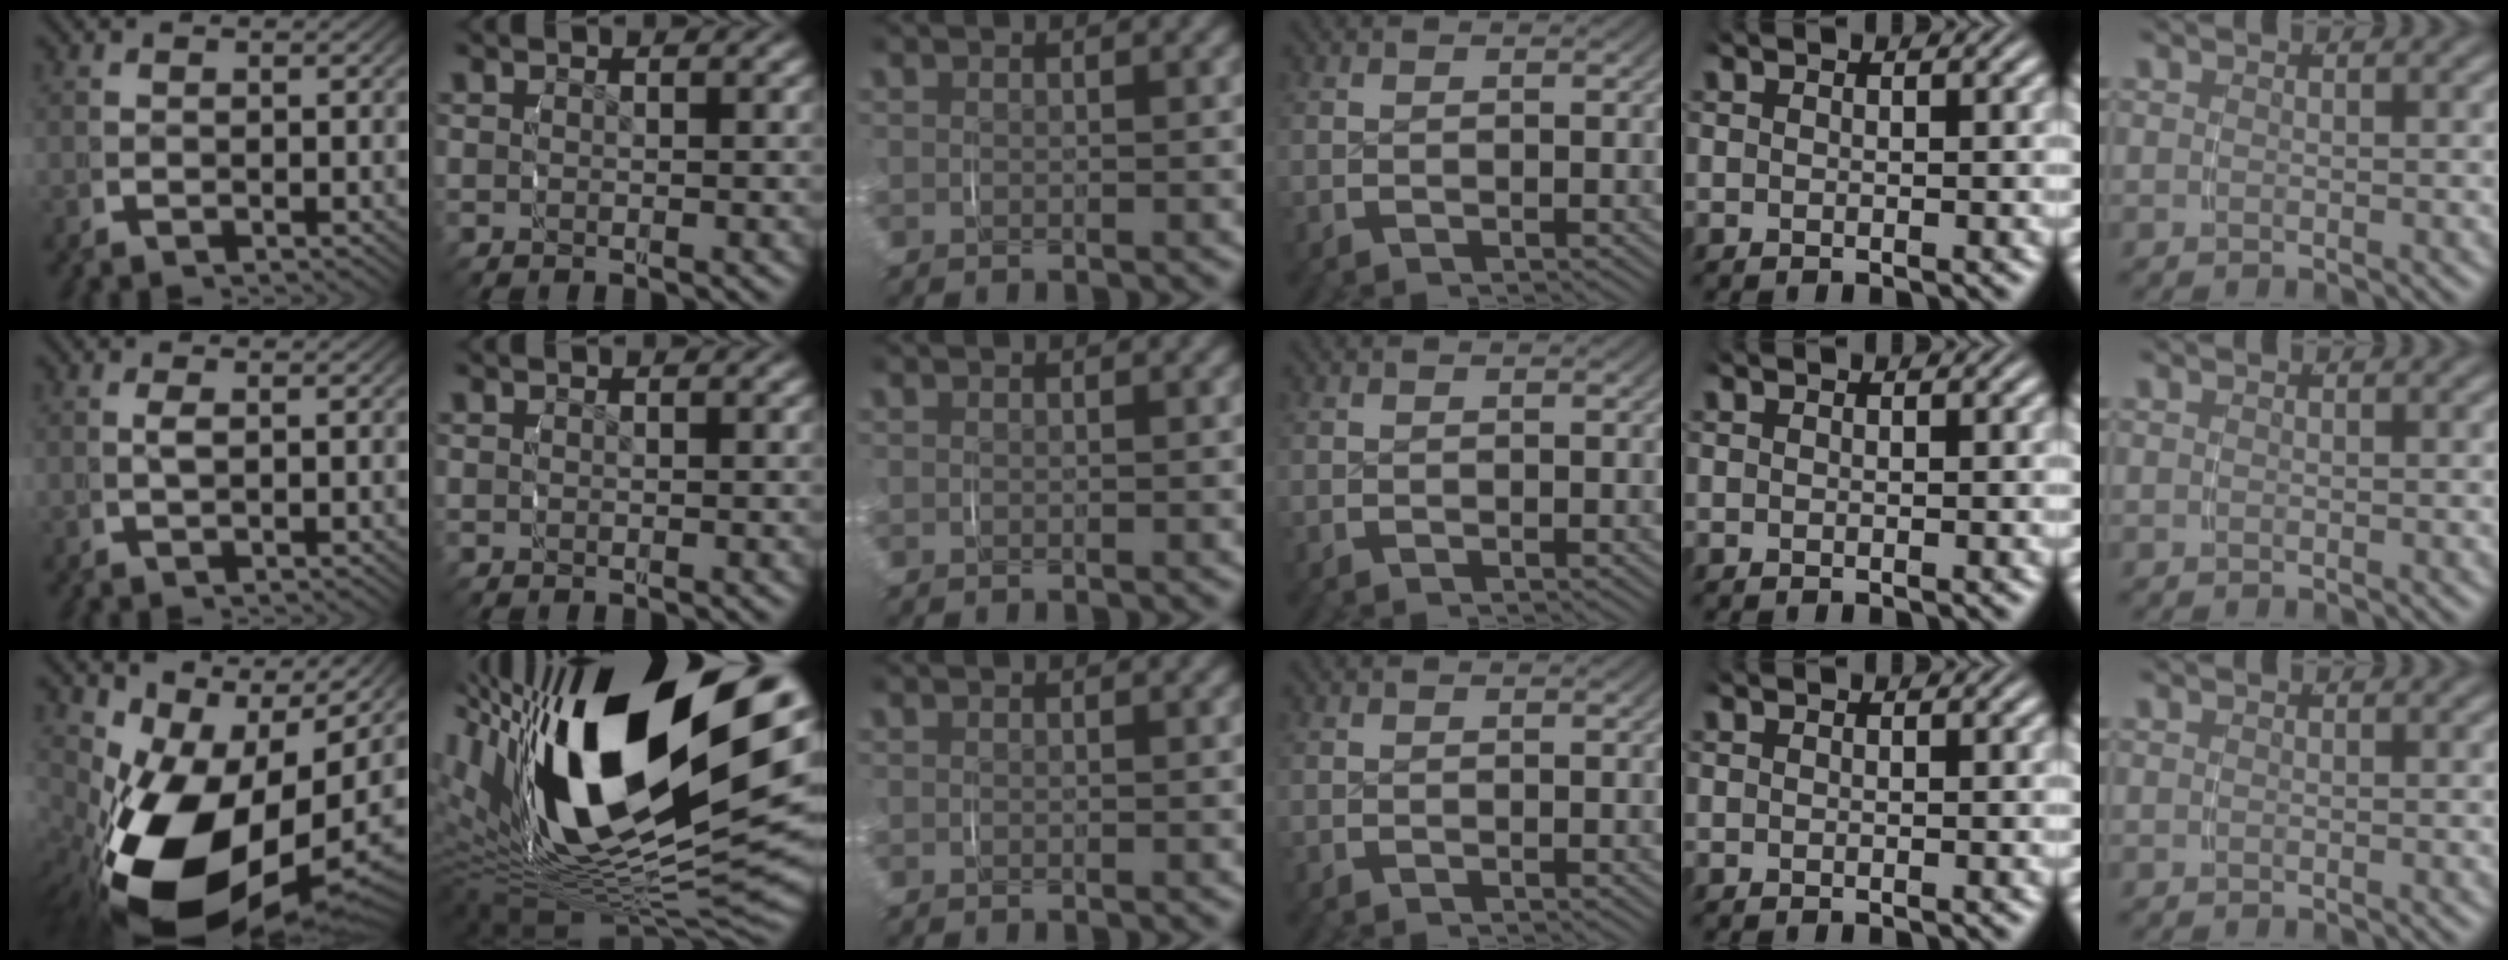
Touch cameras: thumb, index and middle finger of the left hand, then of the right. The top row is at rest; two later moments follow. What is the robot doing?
{"motion": "grasp_and_lifting", "object": "fork"}